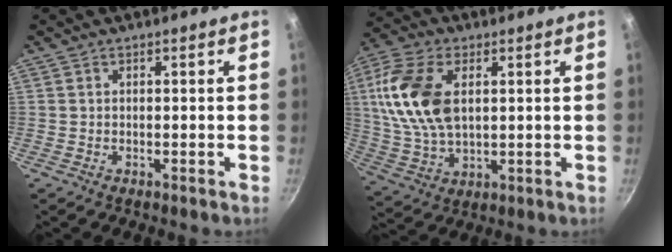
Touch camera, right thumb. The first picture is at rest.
{"total": 16.1, "force": [3.4, 9.6, 12.5], "torque": [-0.237, -0.003, 0.065]}